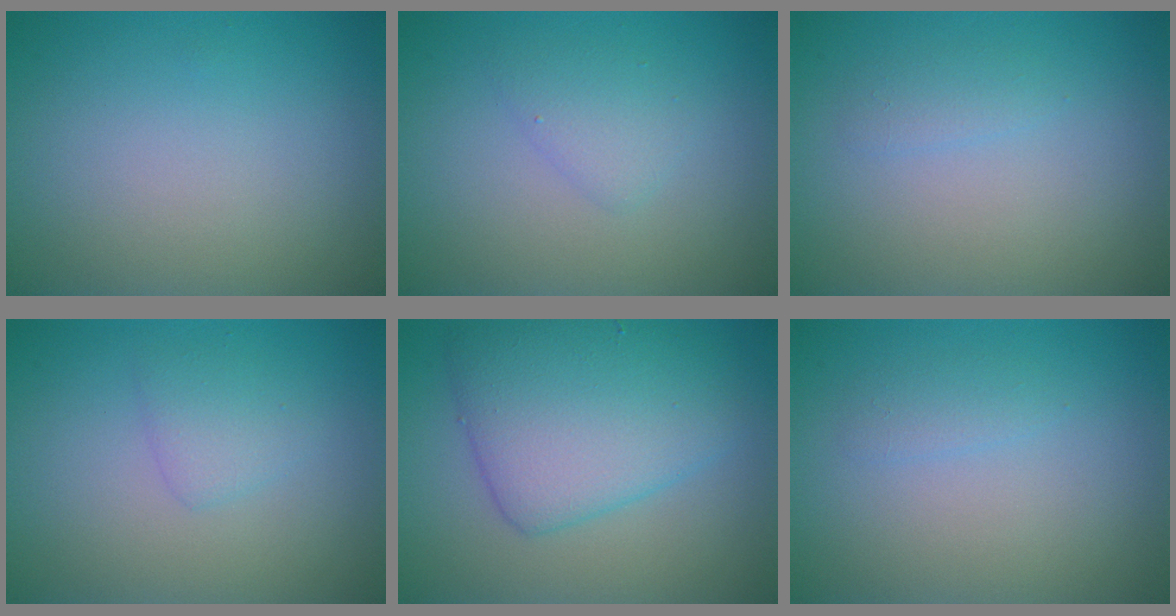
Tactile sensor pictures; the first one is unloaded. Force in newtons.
{"total": 1.7, "press": 1.7, "slide": 0.1}
{"total": 1.0, "press": 1.0, "slide": 0.0}
{"total": 1.6, "press": 1.6, "slide": 0.1}
{"total": 6.7, "press": 6.7, "slide": 0.1}
{"total": 1.0, "press": 1.0, "slide": 0.0}